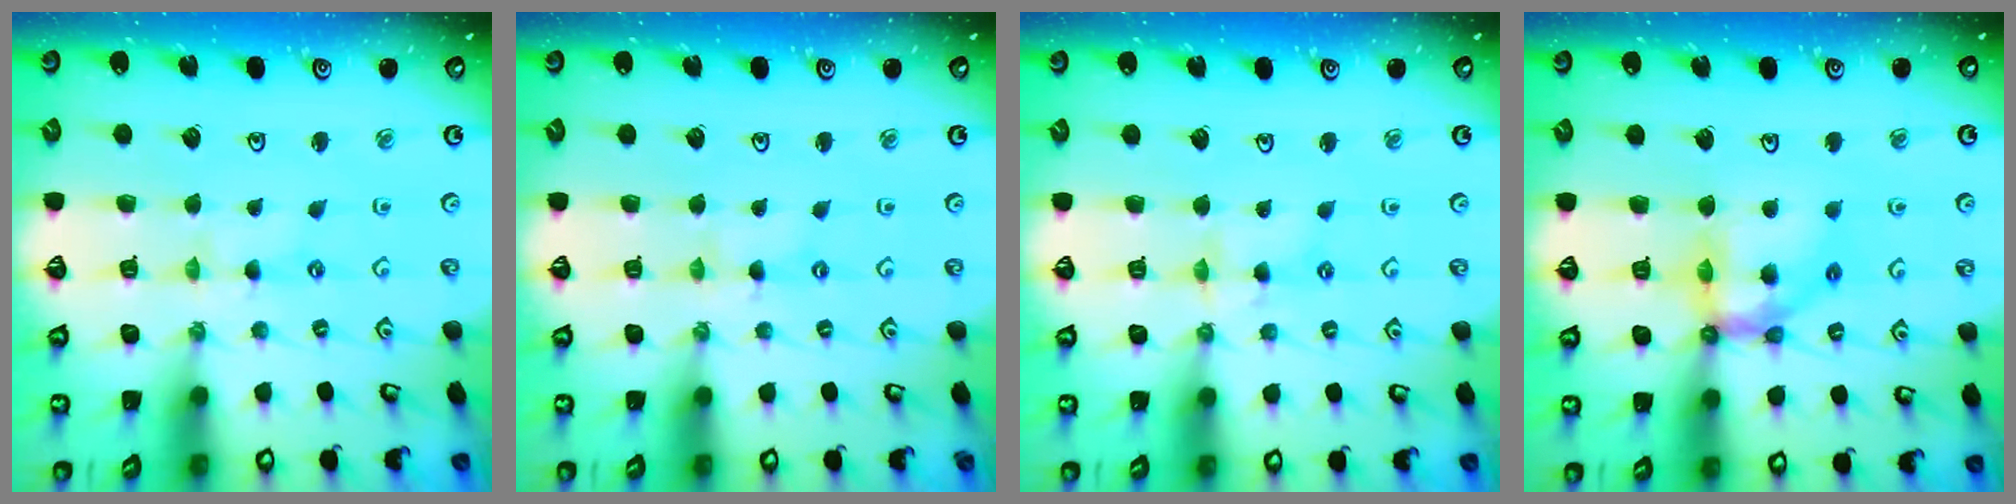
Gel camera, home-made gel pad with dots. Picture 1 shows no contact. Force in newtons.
{"total": 0.0}
{"total": 3.8, "press": 3.8, "slide": 0.3}
{"total": 12.3, "press": 12.2, "slide": 1.6}